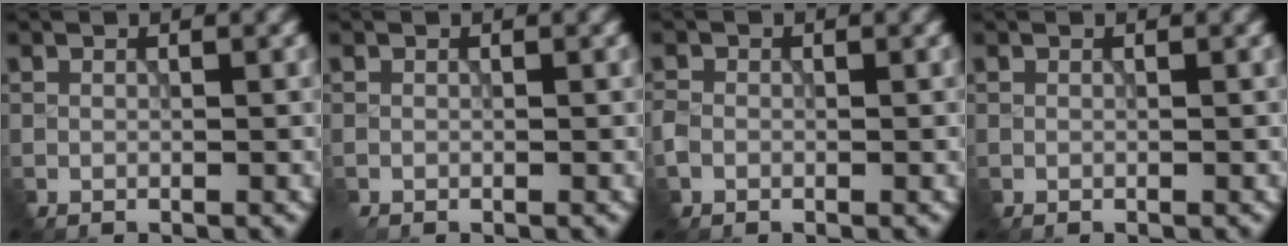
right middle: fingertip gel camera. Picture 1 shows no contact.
{"total": 0.7, "force": [-0.5, 0.3, 0.4], "torque": [0.003, 0.004, -0.008]}
{"total": 1.1, "force": [-0.7, 0.8, 0.2], "torque": [-0.015, 0.002, -0.022]}
{"total": 0.0}